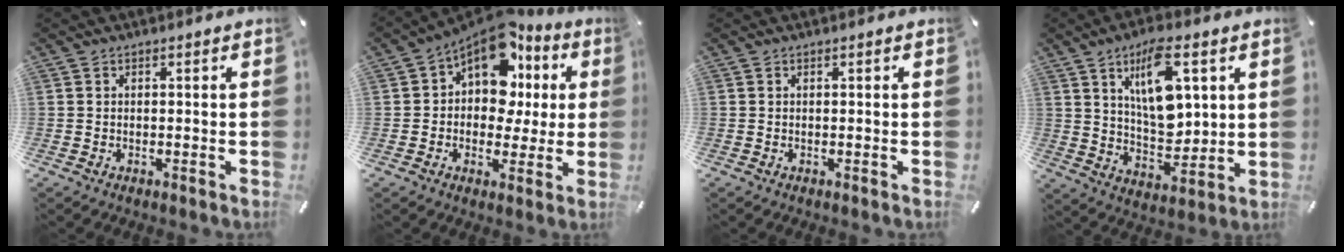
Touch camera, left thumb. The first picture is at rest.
{"total": 13.8, "force": [6.4, 9.4, 7.8], "torque": [-0.122, -0.048, 0.118]}
{"total": 0.0}
{"total": 14.1, "force": [5.8, 7.1, 10.7], "torque": [-0.174, -0.016, 0.099]}